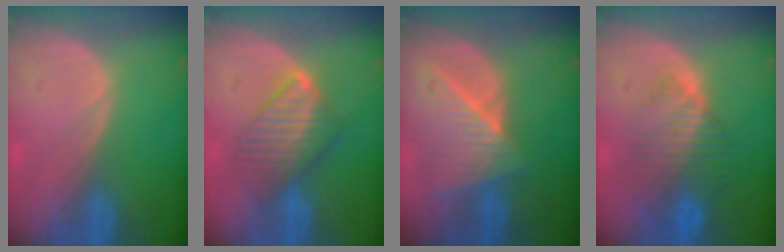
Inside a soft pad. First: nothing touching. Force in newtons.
{"total": 6.4, "press": 6.3, "slide": 0.8}
{"total": 7.7, "press": 7.2, "slide": 2.7}
{"total": 8.2, "press": 7.3, "slide": 3.8}